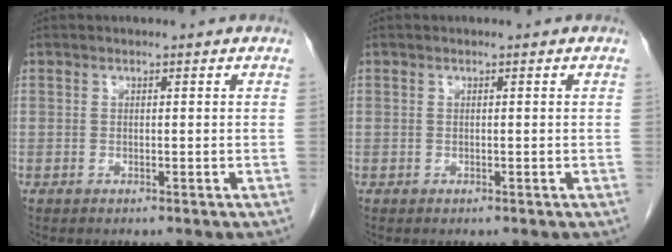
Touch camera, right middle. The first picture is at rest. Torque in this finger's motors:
{"motor_torque": [0.54, -0.25, 0.06, 0.01]}